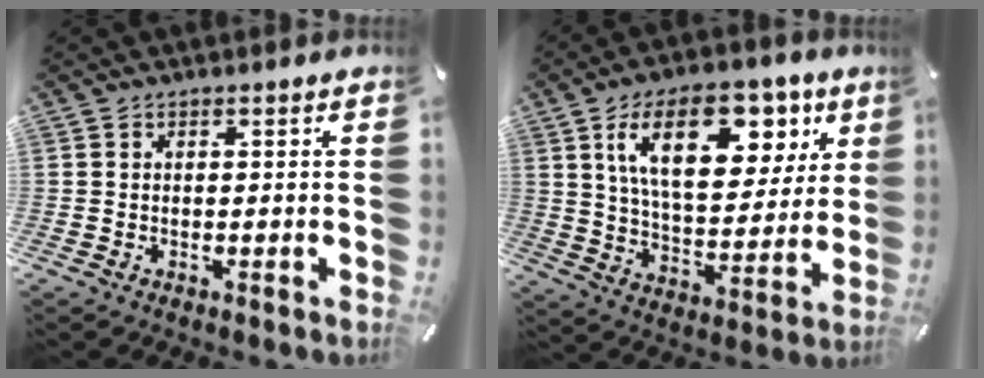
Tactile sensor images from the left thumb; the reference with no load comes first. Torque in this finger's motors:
{"motor_torque": [0.97, 0.98, 1.44, -1.33, 0.40]}